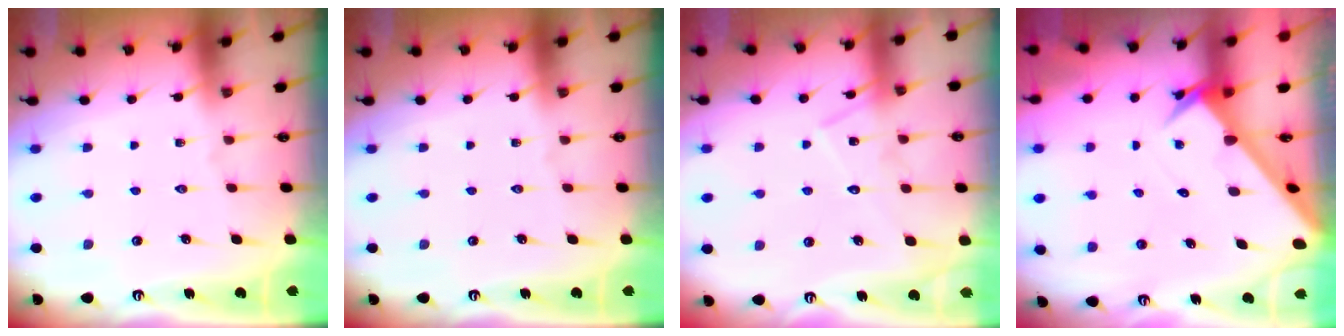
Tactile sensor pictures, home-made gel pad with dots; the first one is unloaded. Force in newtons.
{"total": 0.0}
{"total": 11.5, "press": 11.5, "slide": 0.8}
{"total": 2.7, "press": 2.7, "slide": 0.2}